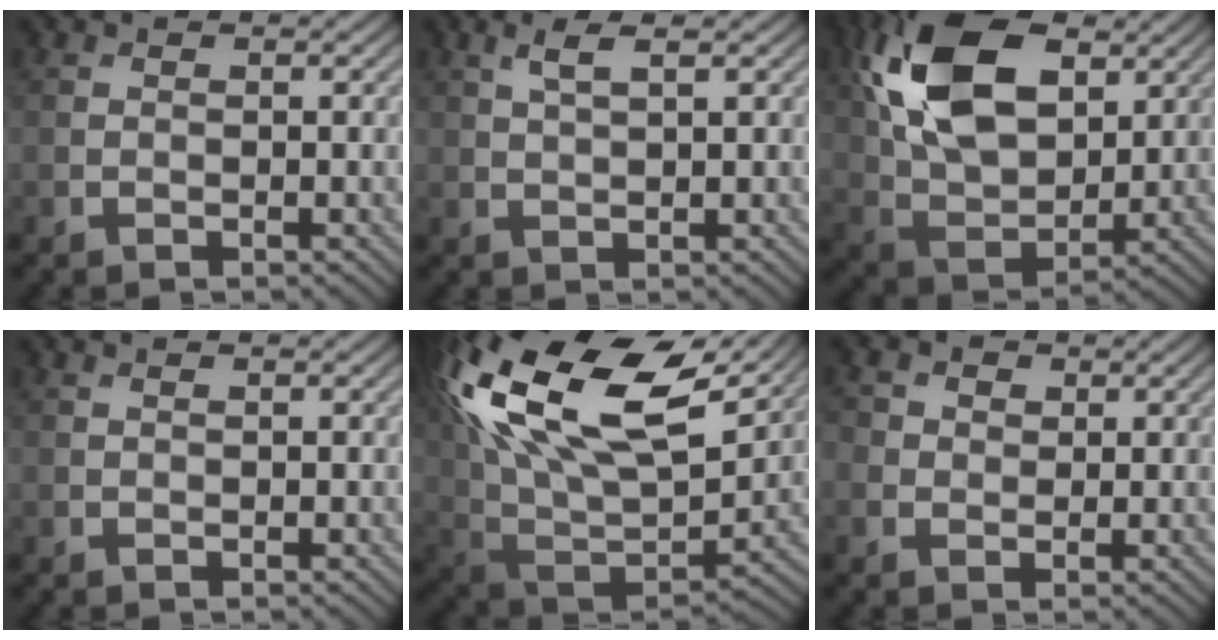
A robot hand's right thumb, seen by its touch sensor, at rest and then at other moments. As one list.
[{"total": 2.7, "force": [1.4, 0.4, 2.2], "torque": [-0.053, 0.006, 0.031]}, {"total": 15.4, "force": [5.8, 8.7, 11.3], "torque": [-0.262, 0.015, 0.110]}, {"total": 0.5, "force": [0.3, -0.1, 0.4], "torque": [-0.011, 0.004, 0.002]}, {"total": 21.8, "force": [10.4, 10.6, 16.0], "torque": [-0.357, 0.050, 0.173]}, {"total": 2.5, "force": [0.6, 2.2, 1.0], "torque": [-0.030, 0.005, 0.007]}]